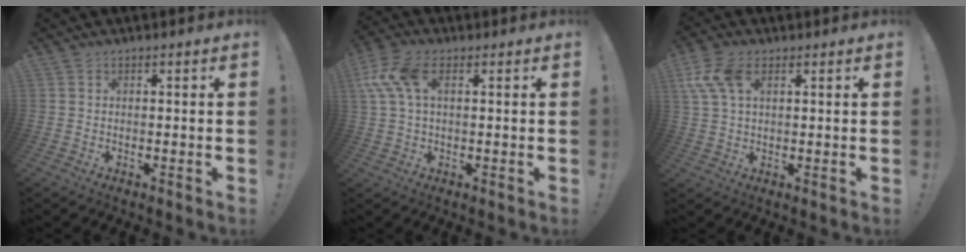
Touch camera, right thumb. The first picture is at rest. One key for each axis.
{"total": 10.6, "fx": 3.3, "fy": 5.8, "fz": 8.3, "tx": -0.180, "ty": 0.008, "tz": 0.067}
{"total": 9.5, "fx": 3.8, "fy": 5.6, "fz": 6.7, "tx": -0.155, "ty": 0.004, "tz": 0.075}